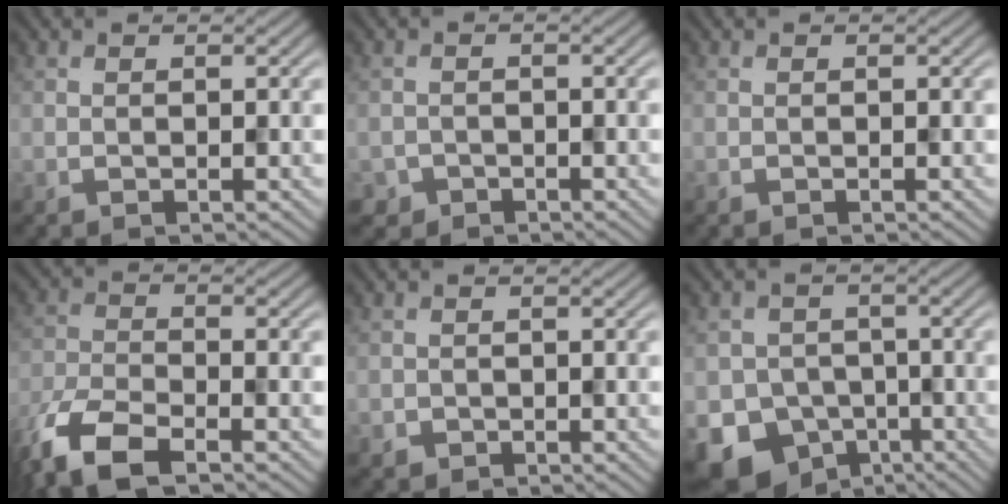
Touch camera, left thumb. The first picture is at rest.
{"total": 1.7, "force": [-1.1, 1.1, -0.5], "torque": [0.014, -0.004, -0.019]}
{"total": 0.0}
{"total": 7.8, "force": [-5.4, 3.1, 4.7], "torque": [-0.099, -0.019, -0.114]}
{"total": 1.1, "force": [-0.4, 1.0, -0.2], "torque": [0.003, -0.006, -0.005]}
{"total": 11.0, "force": [-6.1, 8.7, 2.7], "torque": [-0.074, -0.040, -0.094]}